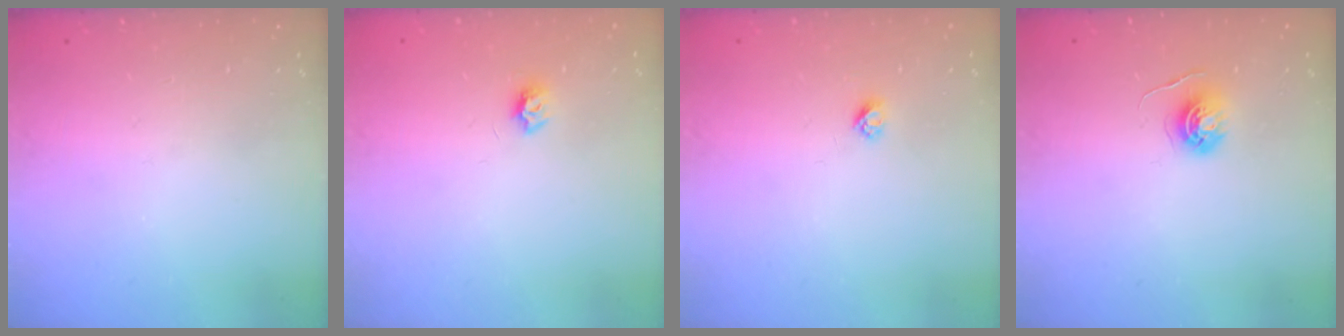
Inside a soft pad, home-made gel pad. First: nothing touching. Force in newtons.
{"total": 4.6, "press": 4.6, "slide": 0.5}
{"total": 2.7, "press": 2.6, "slide": 0.3}
{"total": 5.3, "press": 5.3, "slide": 0.5}